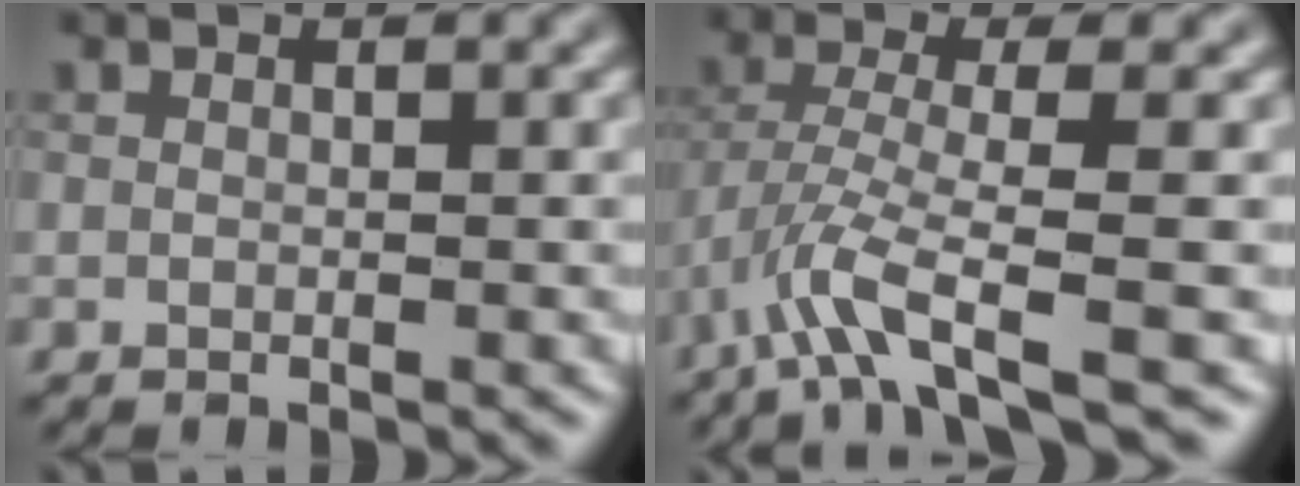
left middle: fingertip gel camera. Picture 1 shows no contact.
{"total": 5.0, "force": [-3.0, 0.7, 4.0], "torque": [-0.079, -0.005, -0.067]}